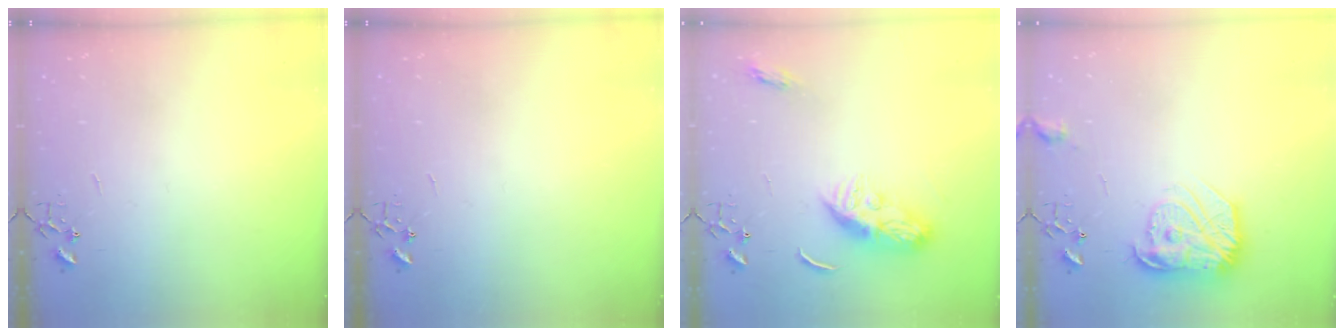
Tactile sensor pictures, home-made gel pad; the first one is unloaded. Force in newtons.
{"total": 0.0}
{"total": 11.2, "press": 11.2, "slide": 0.5}
{"total": 17.9, "press": 17.9, "slide": 1.2}